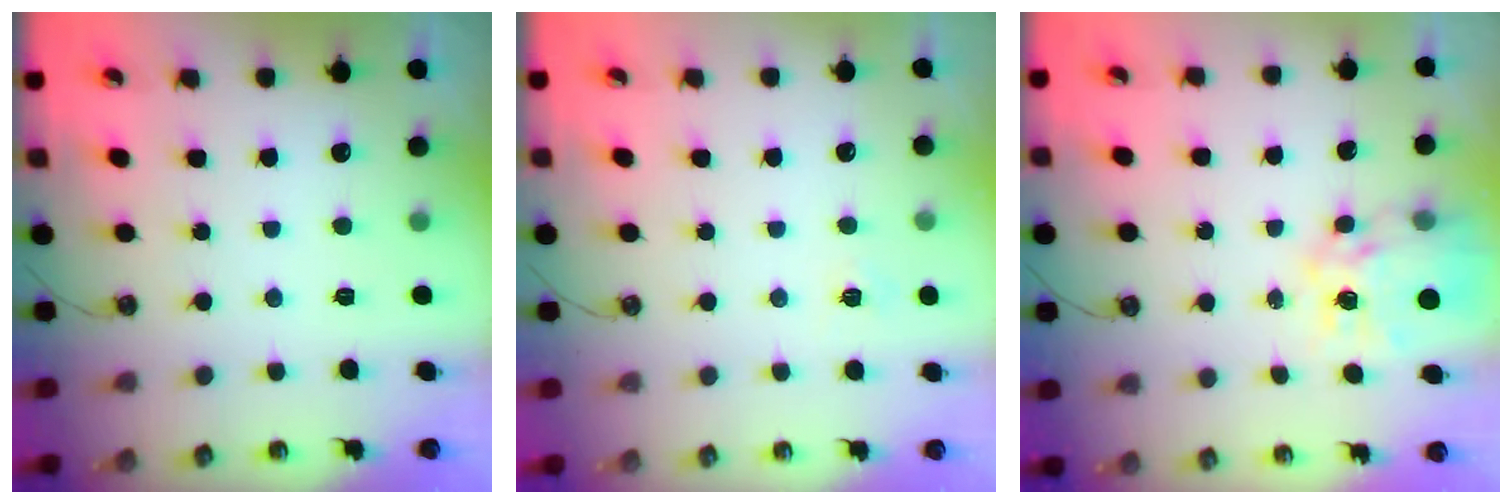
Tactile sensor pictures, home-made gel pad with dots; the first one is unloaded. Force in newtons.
{"total": 4.4, "press": 4.3, "slide": 0.4}
{"total": 13.5, "press": 13.4, "slide": 1.4}